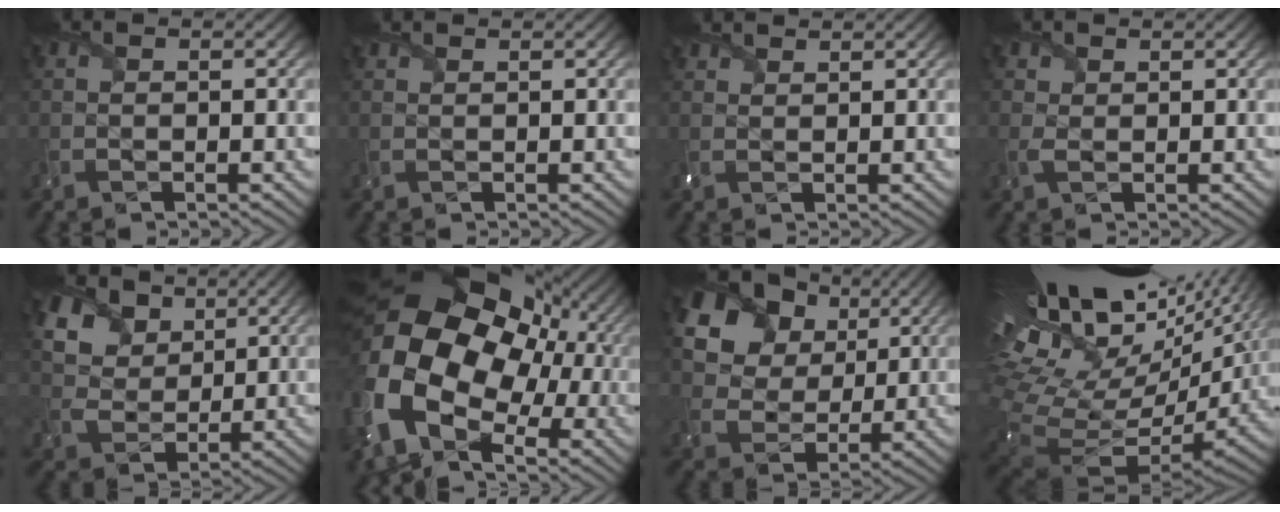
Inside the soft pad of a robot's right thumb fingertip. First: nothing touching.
{"total": 0.8, "force": [0.8, 0.0, 0.1], "torque": [-0.010, 0.001, 0.015]}
{"total": 2.1, "force": [1.9, 0.6, 0.6], "torque": [-0.022, 0.004, 0.040]}
{"total": 1.3, "force": [0.7, 0.9, 0.7], "torque": [-0.019, 0.002, 0.014]}
{"total": 12.3, "force": [6.9, 8.6, 5.6], "torque": [-0.180, 0.008, 0.136]}
{"total": 19.9, "force": [-2.0, 15.6, 12.1], "torque": [-0.276, -0.051, -0.016]}
{"total": 19.0, "force": [9.6, 13.5, 9.3], "torque": [-0.245, 0.045, 0.207]}
{"total": 19.6, "force": [6.5, 8.5, 16.4], "torque": [-0.303, 0.011, 0.162]}